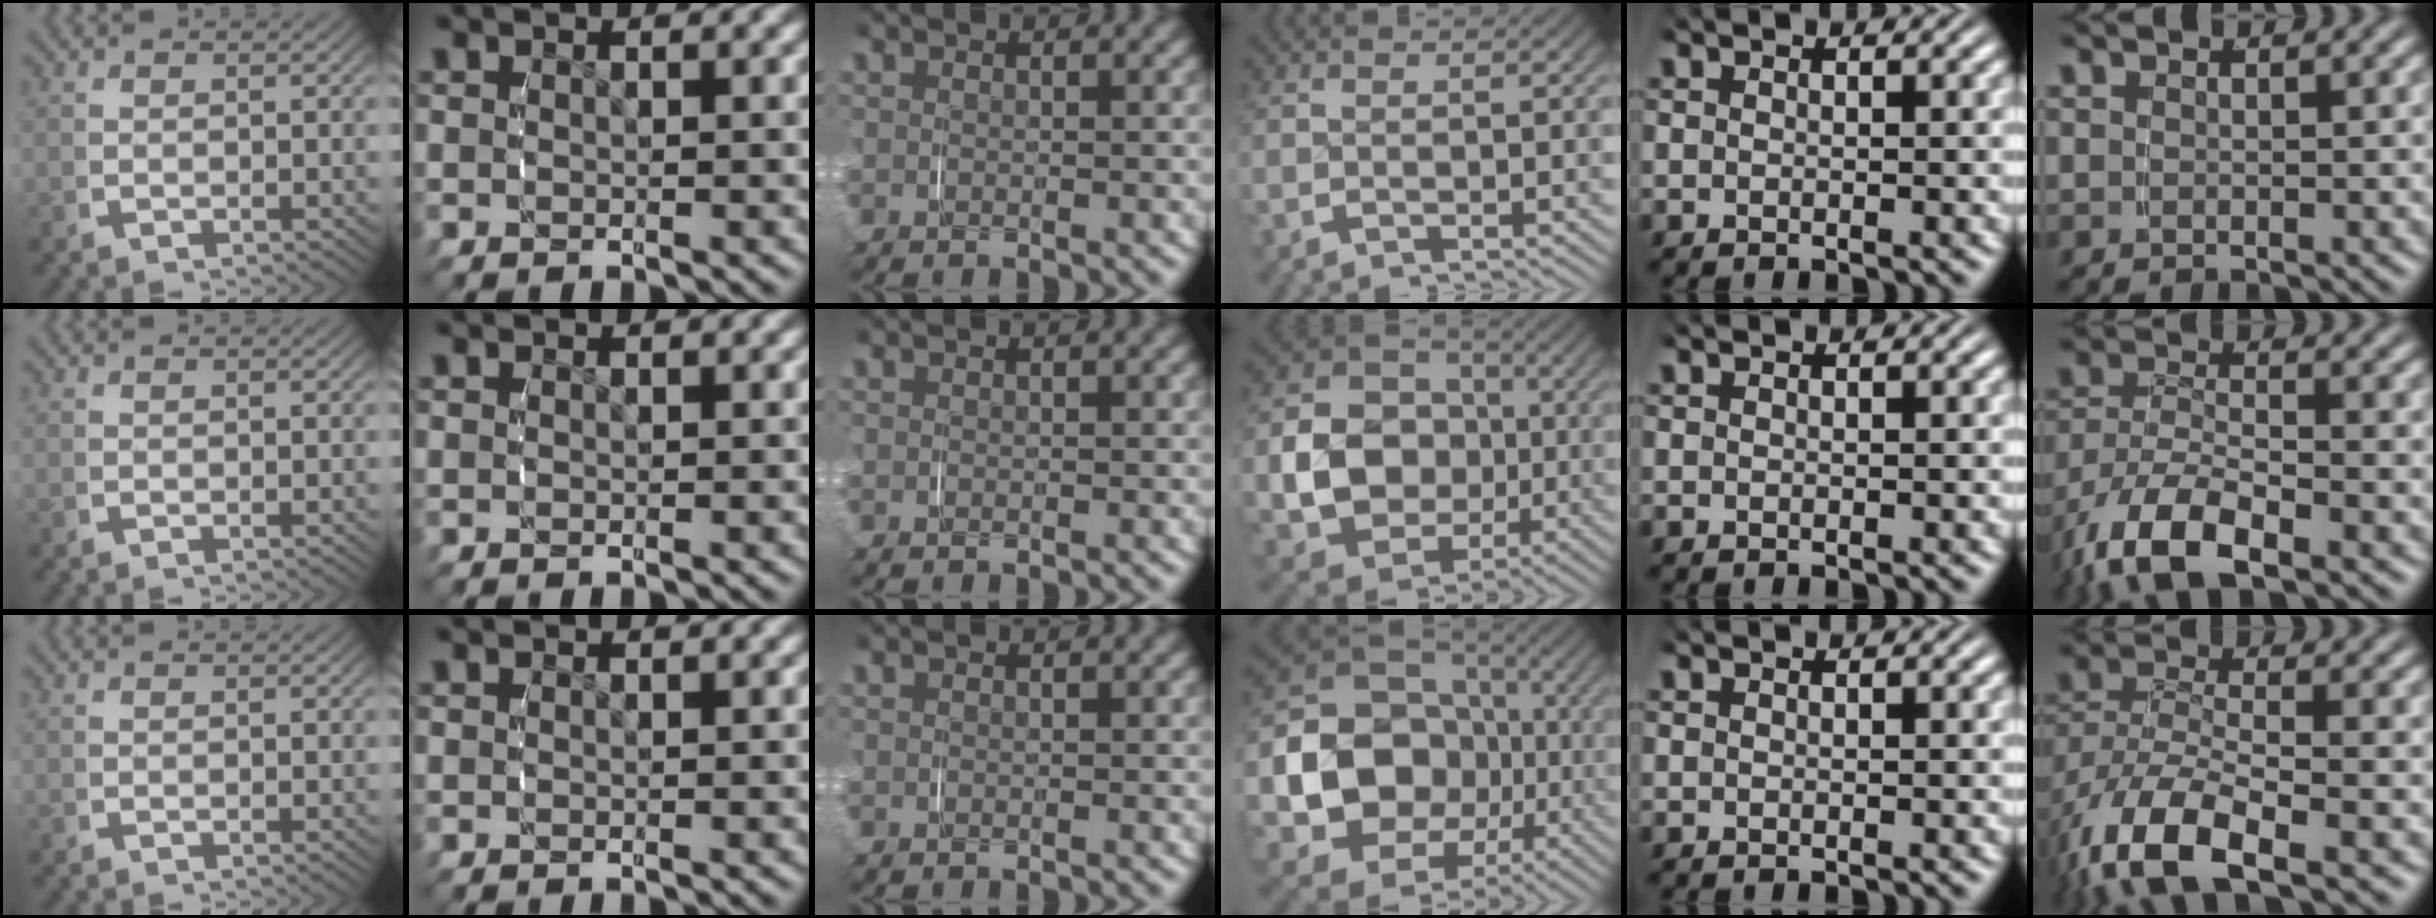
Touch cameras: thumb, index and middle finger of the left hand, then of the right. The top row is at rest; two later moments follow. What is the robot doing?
{"motion": "grasp_and_lifting", "object": "paper"}